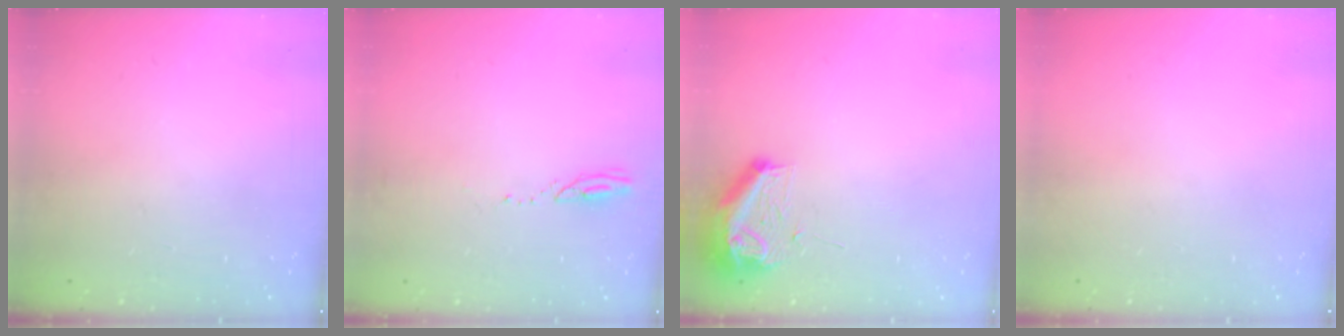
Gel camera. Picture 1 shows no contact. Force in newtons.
{"total": 2.4, "press": 2.4, "slide": 0.3}
{"total": 8.7, "press": 8.6, "slide": 1.0}
{"total": 0.0}